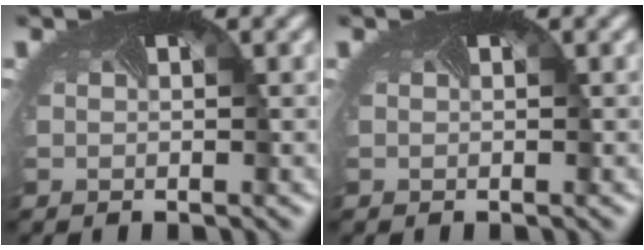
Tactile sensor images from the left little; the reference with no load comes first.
{"total": 0.0}